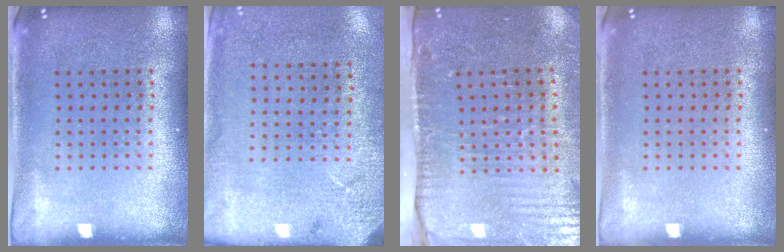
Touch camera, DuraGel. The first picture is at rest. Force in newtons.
{"total": 2.6, "press": 2.1, "slide": 1.5}
{"total": 4.5, "press": 3.9, "slide": 2.4}
{"total": 0.0}